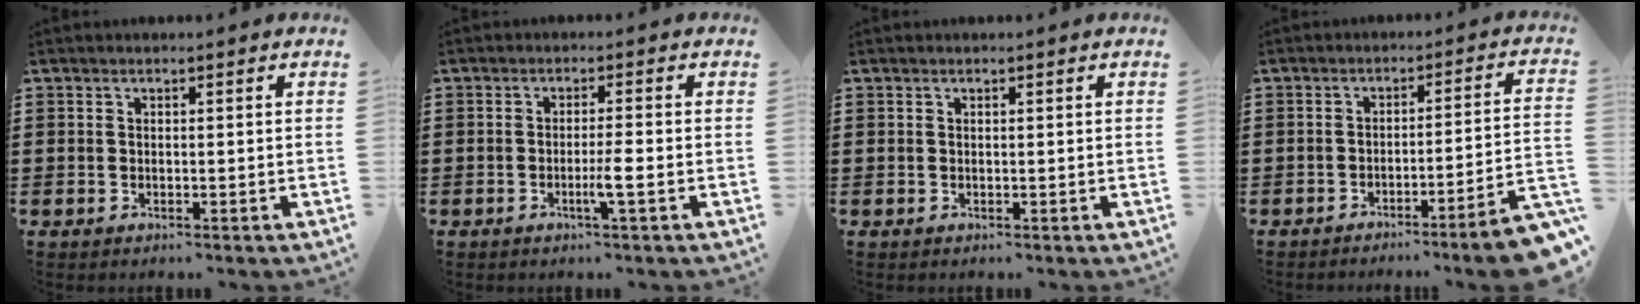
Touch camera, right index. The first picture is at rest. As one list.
[{"total": 3.3, "force": [-1.2, -0.2, 3.0], "torque": [-0.057, -0.009, -0.026]}, {"total": 0.0}, {"total": 6.4, "force": [-4.5, -0.5, 4.5], "torque": [-0.073, -0.017, -0.088]}]